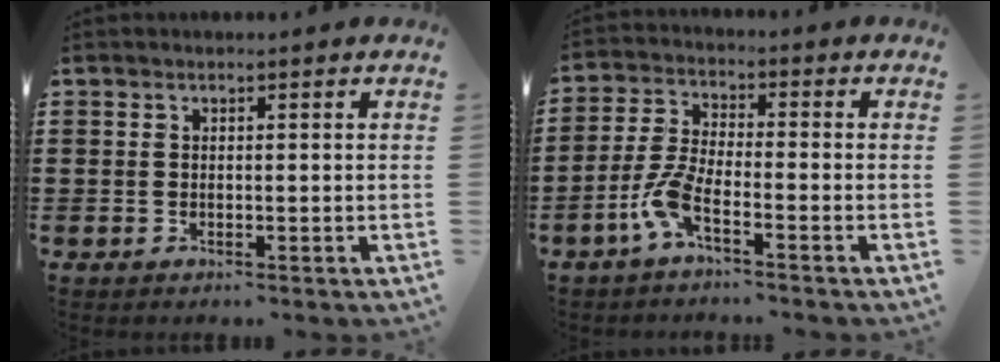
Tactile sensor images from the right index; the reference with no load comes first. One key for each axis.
{"total": 6.0, "fx": -3.5, "fy": 1.2, "fz": 4.7, "tx": -0.130, "ty": -0.018, "tz": -0.072}